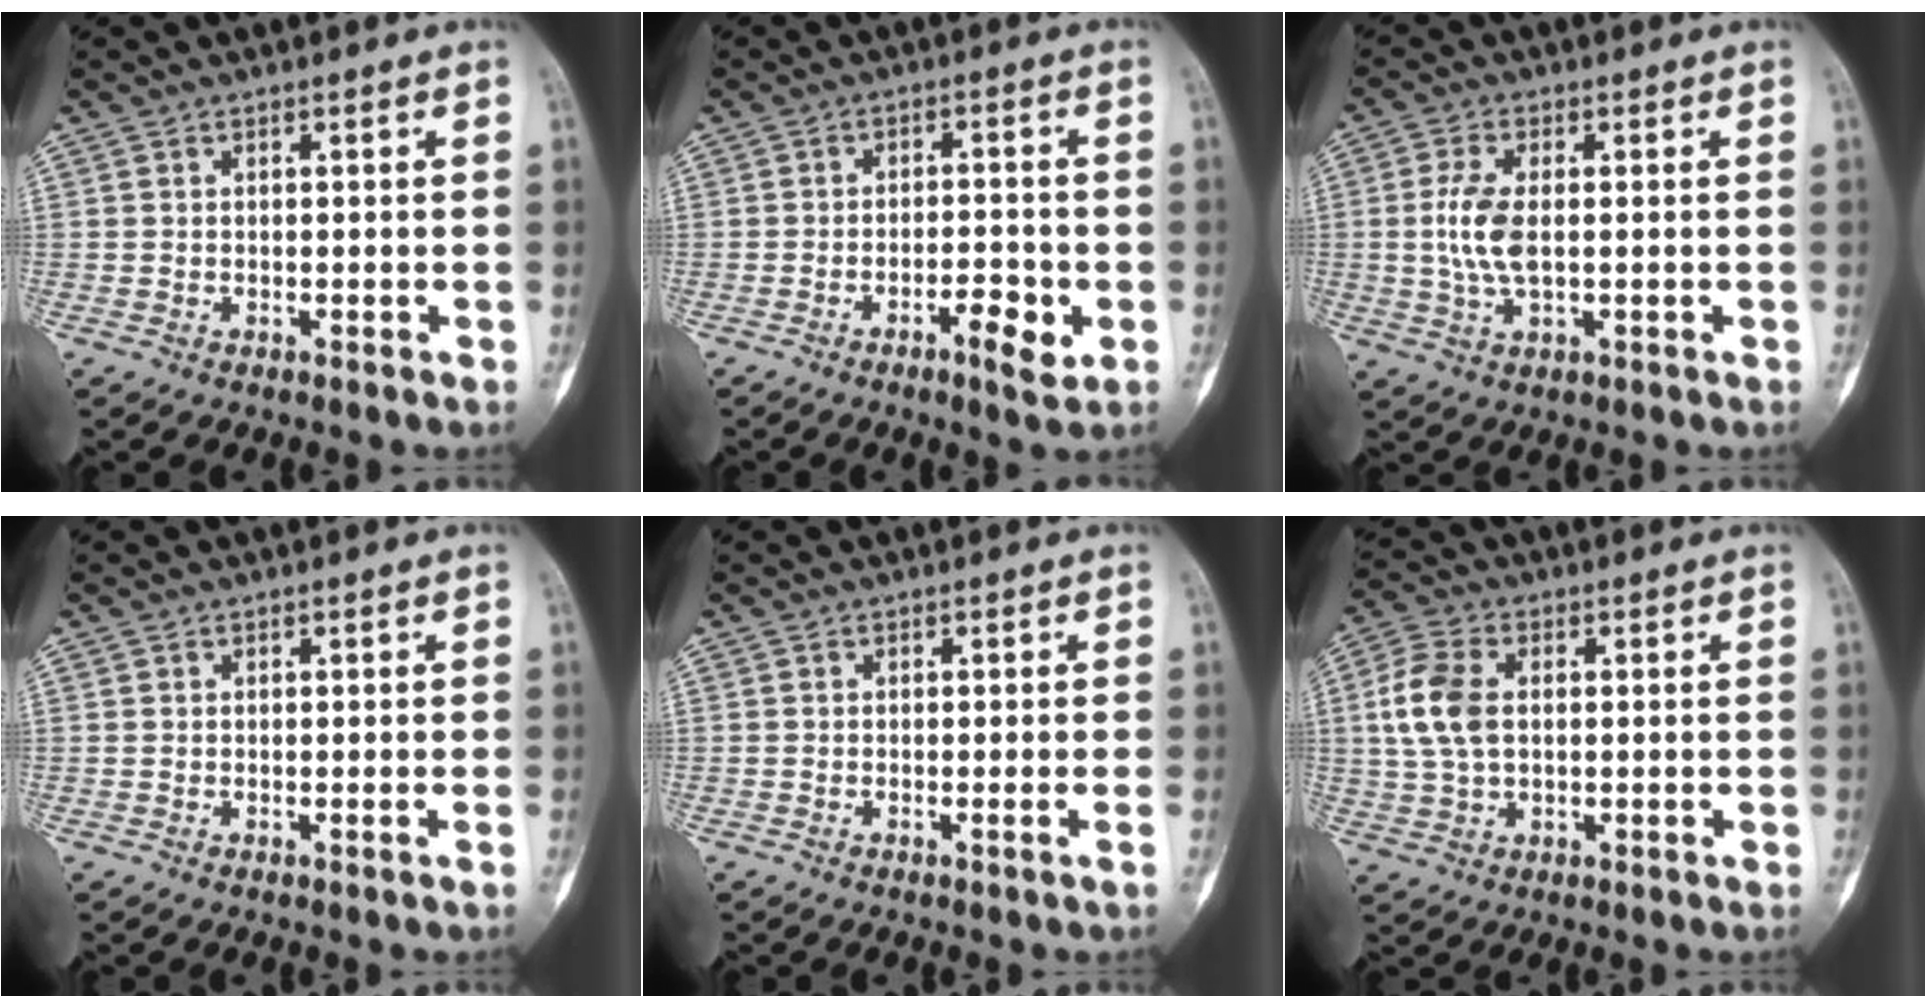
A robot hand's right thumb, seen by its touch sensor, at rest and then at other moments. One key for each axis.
{"total": 5.4, "fx": -2.3, "fy": 1.9, "fz": 4.5, "tx": -0.067, "ty": 0.013, "tz": -0.034}
{"total": 7.0, "fx": 0.1, "fy": 3.3, "fz": 6.2, "tx": -0.135, "ty": -0.001, "tz": 0.000}
{"total": 0.0}
{"total": 0.6, "fx": -0.1, "fy": -0.3, "fz": 0.4, "tx": 0.001, "ty": 0.001, "tz": -0.005}
{"total": 9.2, "fx": 1.2, "fy": 5.8, "fz": 6.9, "tx": -0.148, "ty": 0.011, "tz": 0.024}